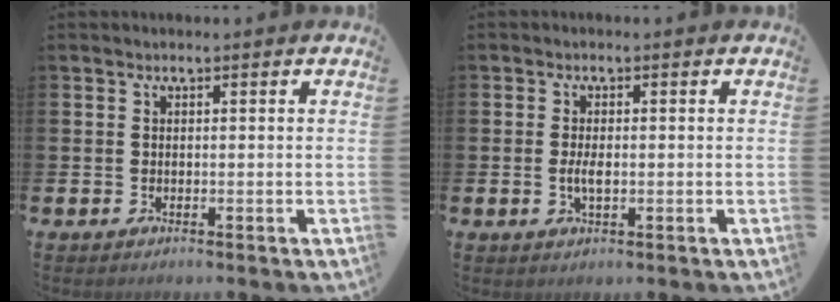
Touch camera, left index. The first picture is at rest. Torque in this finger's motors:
{"motor_torque": [0.50, -0.07, 0.04, 0.08]}